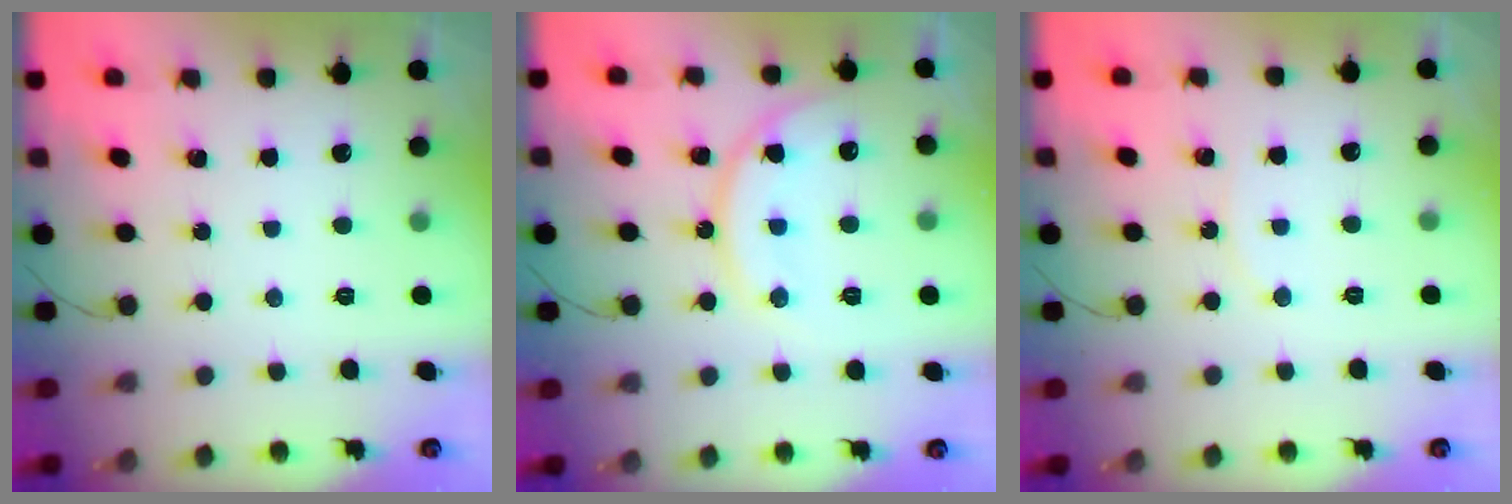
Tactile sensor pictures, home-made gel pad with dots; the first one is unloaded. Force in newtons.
{"total": 13.2, "press": 13.1, "slide": 1.2}
{"total": 4.7, "press": 4.6, "slide": 0.6}